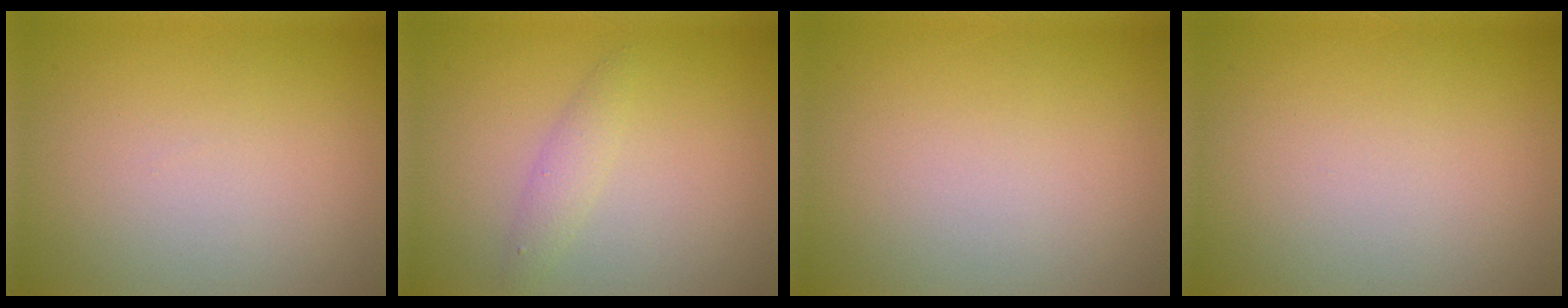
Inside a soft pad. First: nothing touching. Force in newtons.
{"total": 1.4, "press": 1.4, "slide": 0.0}
{"total": 0.0}
{"total": 0.0}